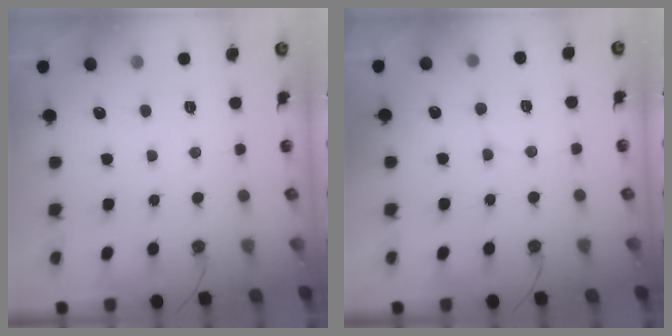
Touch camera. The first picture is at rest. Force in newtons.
{"total": 5.0, "press": 4.9, "slide": 0.9}